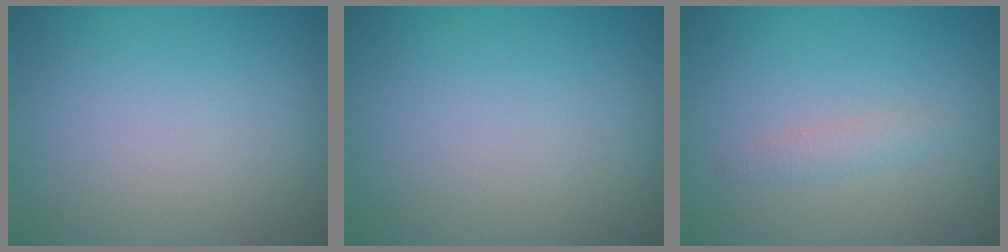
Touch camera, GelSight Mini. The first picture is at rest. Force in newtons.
{"total": 0.0}
{"total": 1.2, "press": 1.2, "slide": 0.0}